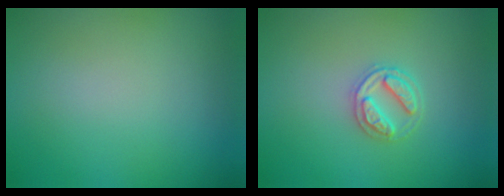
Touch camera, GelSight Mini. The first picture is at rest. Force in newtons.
{"total": 2.6, "press": 2.5, "slide": 0.5}